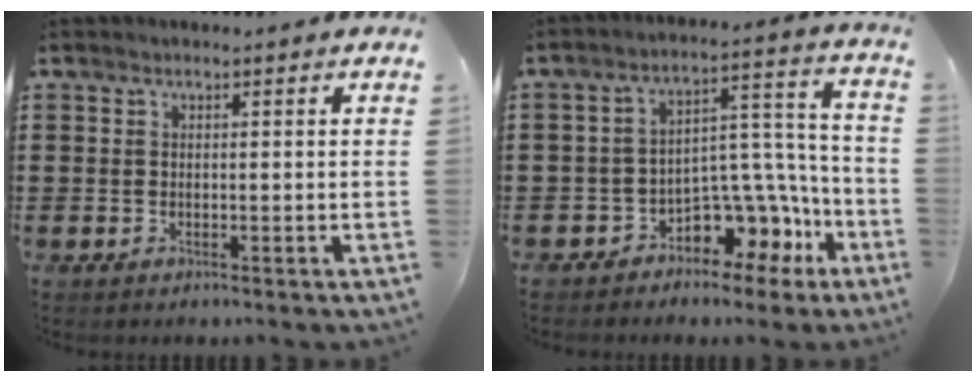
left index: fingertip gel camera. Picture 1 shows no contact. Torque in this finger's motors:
{"motor_torque": [0.34, 0.35, 0.27, 0.06]}